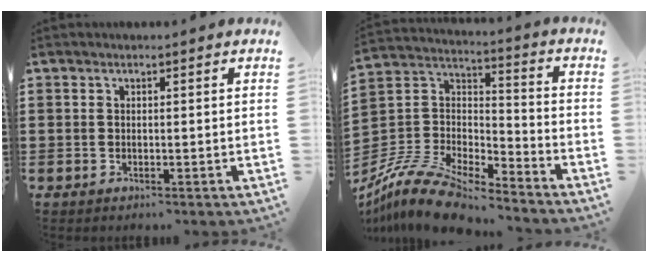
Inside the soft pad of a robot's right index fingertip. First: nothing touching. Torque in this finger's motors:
{"motor_torque": [-1.22, 0.91, -0.15, -0.21]}